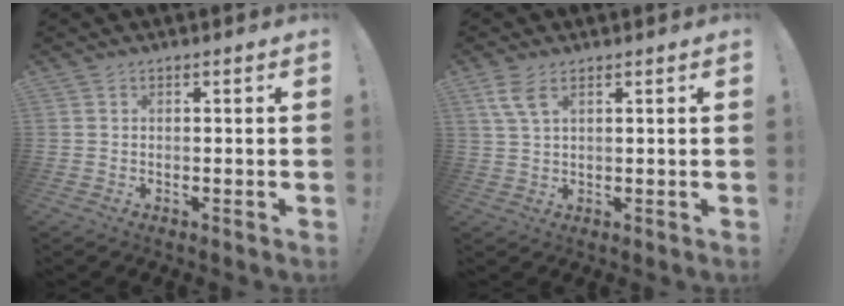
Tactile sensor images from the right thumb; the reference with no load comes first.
{"total": 5.2, "force": [2.9, 2.0, 3.9], "torque": [-0.079, -0.004, 0.056]}